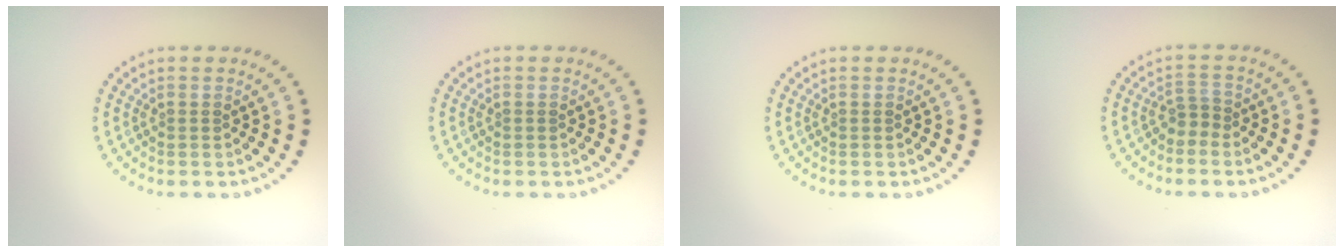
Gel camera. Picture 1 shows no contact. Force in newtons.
{"total": 0.0}
{"total": 0.0}
{"total": 1.5, "press": 1.0, "slide": 1.1}